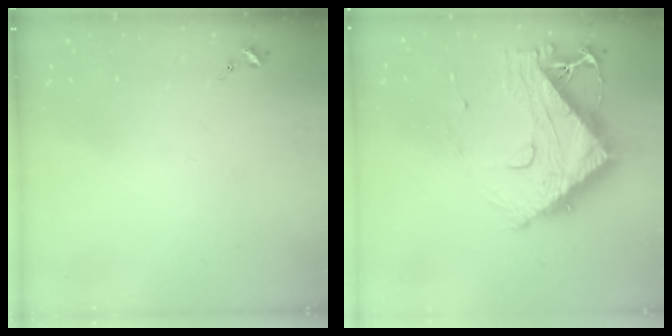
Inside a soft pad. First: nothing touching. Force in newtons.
{"total": 14.2, "press": 14.1, "slide": 1.2}